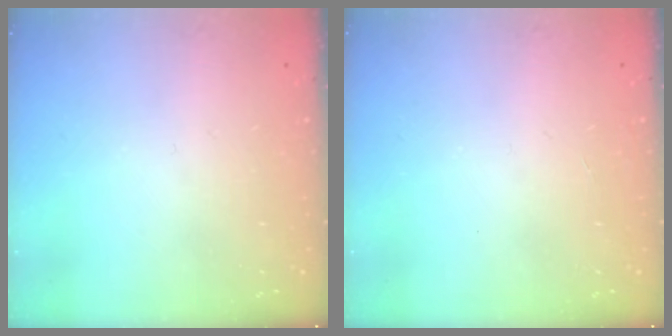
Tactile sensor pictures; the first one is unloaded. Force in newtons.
{"total": 0.0}